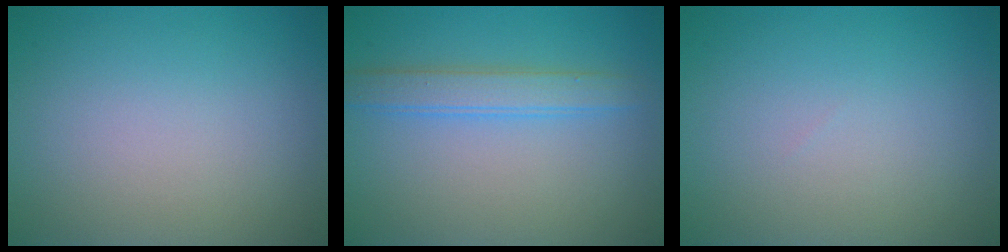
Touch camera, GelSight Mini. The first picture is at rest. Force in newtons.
{"total": 2.8, "press": 2.8, "slide": 0.0}
{"total": 0.0}